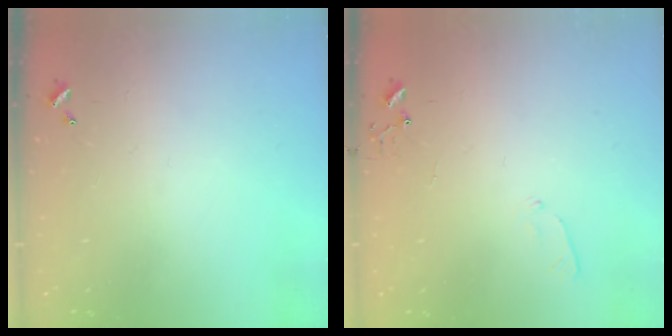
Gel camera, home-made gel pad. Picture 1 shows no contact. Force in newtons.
{"total": 3.9, "press": 3.9, "slide": 0.6}